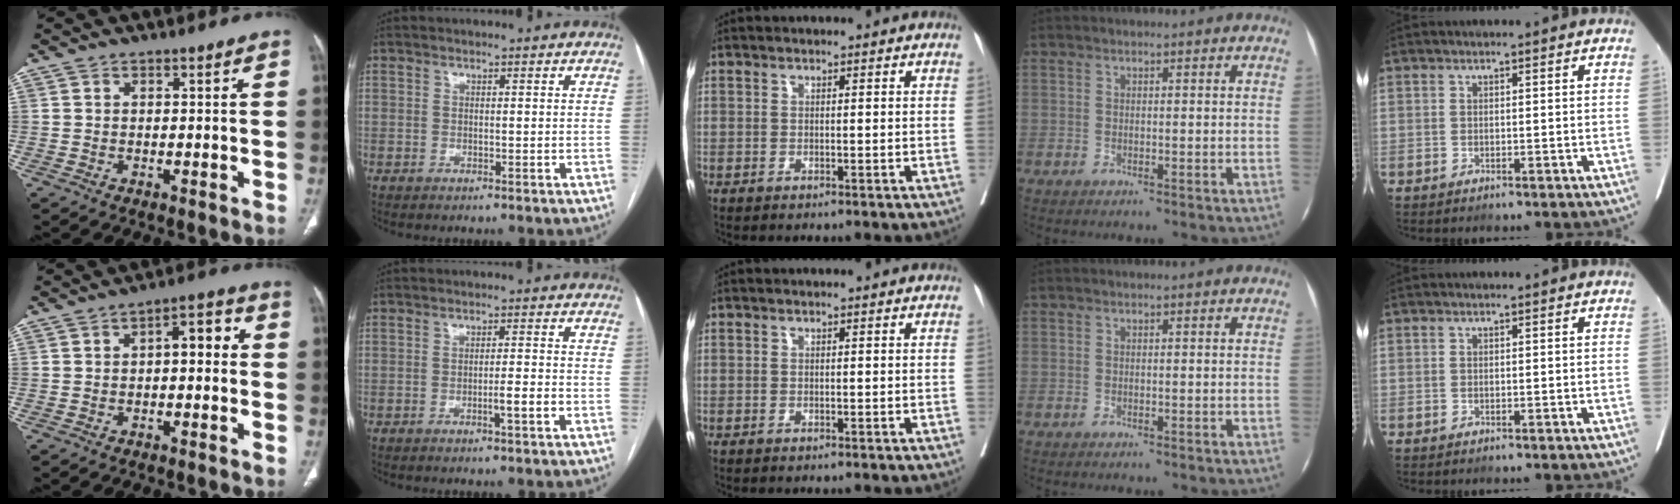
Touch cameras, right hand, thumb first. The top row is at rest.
{"thumb": {"total": 6.1, "force": [0.2, 3.0, 5.3], "torque": [-0.054, 0.027, -0.007]}, "index": {"total": 2.7, "force": [-1.1, -0.1, 2.5], "torque": [-0.038, -0.002, -0.020]}}